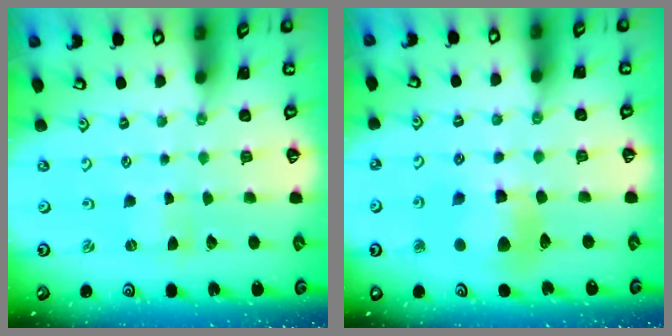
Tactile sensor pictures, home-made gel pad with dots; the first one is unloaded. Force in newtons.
{"total": 11.4, "press": 11.3, "slide": 2.0}